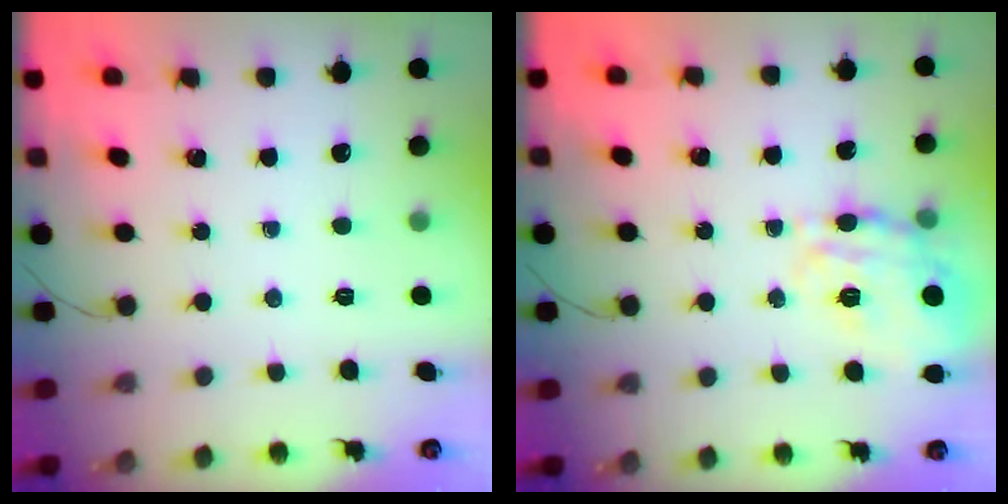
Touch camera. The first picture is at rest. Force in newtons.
{"total": 16.9, "press": 16.9, "slide": 1.3}